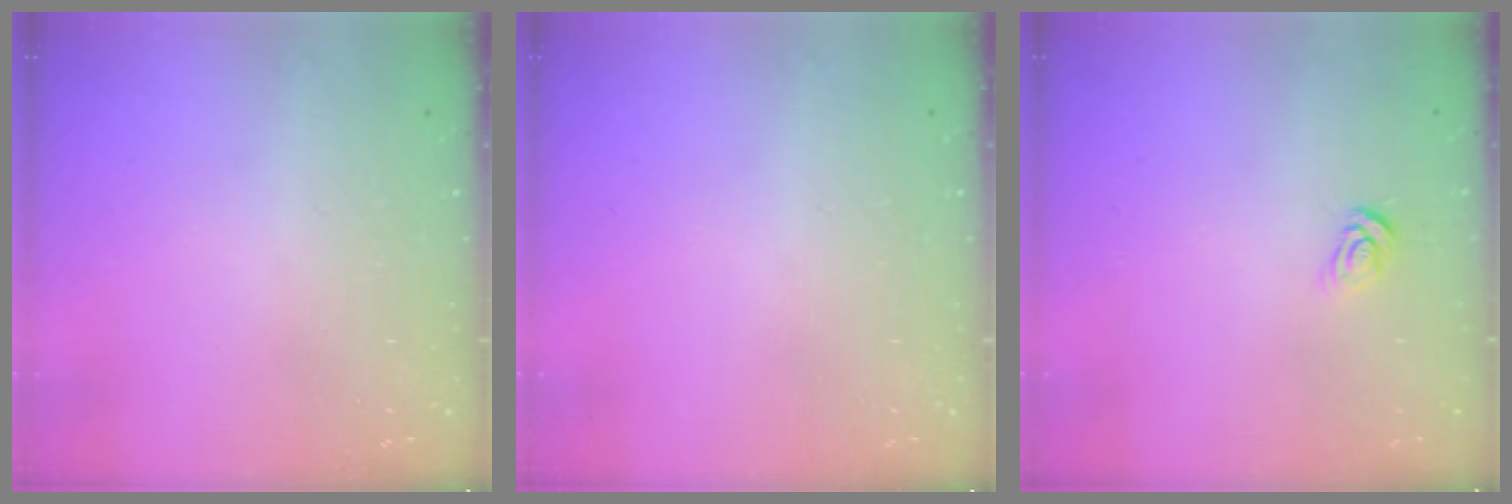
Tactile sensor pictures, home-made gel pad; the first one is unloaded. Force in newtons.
{"total": 0.0}
{"total": 4.3, "press": 4.2, "slide": 0.4}